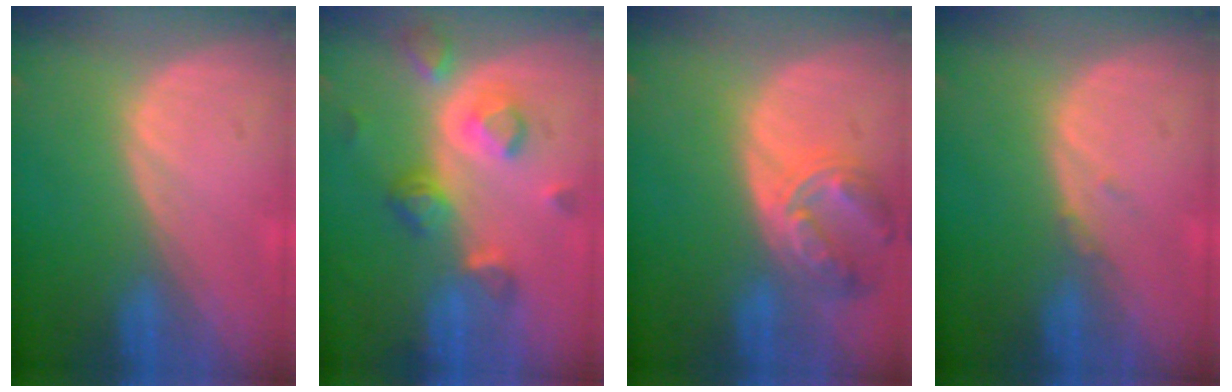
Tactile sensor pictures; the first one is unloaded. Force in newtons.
{"total": 8.0, "press": 7.1, "slide": 3.7}
{"total": 7.6, "press": 6.7, "slide": 3.7}
{"total": 0.8, "press": 0.8, "slide": 0.1}